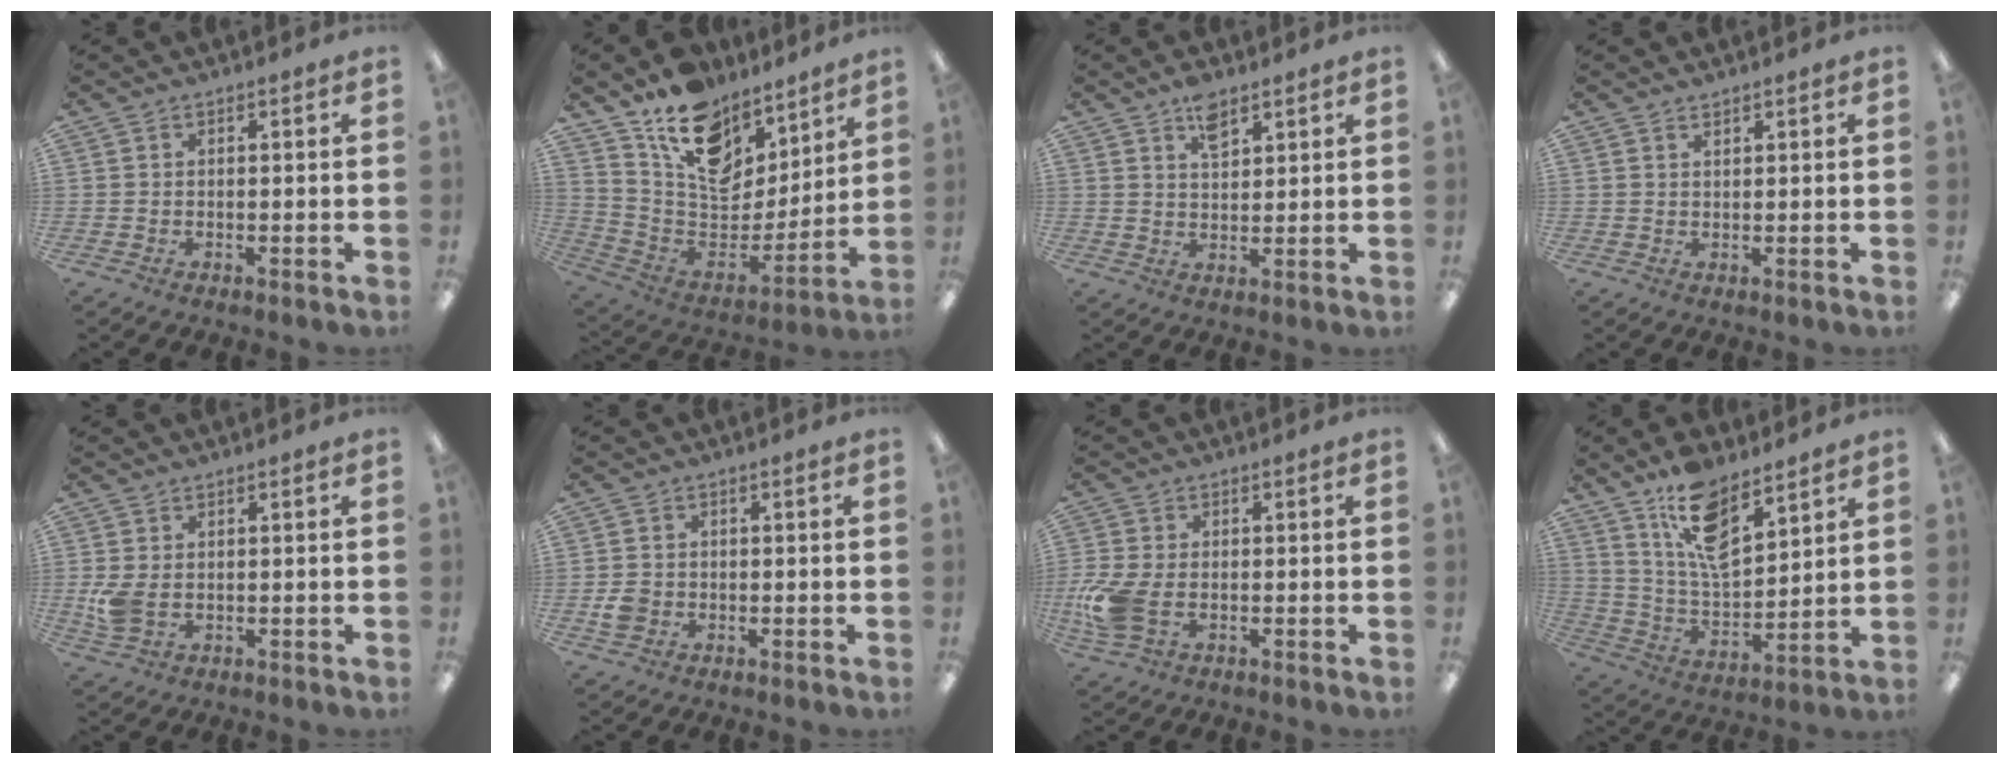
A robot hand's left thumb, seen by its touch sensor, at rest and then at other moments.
{"total": 16.0, "force": [10.8, 9.7, 6.9], "torque": [-0.124, -0.081, 0.197]}
{"total": 5.3, "force": [3.6, 2.5, 3.0], "torque": [-0.044, -0.014, 0.061]}
{"total": 1.1, "force": [1.0, 0.3, 0.2], "torque": [-0.006, -0.002, 0.020]}
{"total": 3.9, "force": [-0.2, 2.7, 2.9], "torque": [-0.059, -0.004, -0.005]}
{"total": 3.3, "force": [-1.0, 2.8, 1.3], "torque": [-0.013, 0.002, -0.019]}
{"total": 8.9, "force": [-1.9, 5.5, 6.7], "torque": [-0.157, -0.004, -0.033]}
{"total": 14.1, "force": [9.6, 6.2, 8.2], "torque": [-0.144, -0.049, 0.173]}